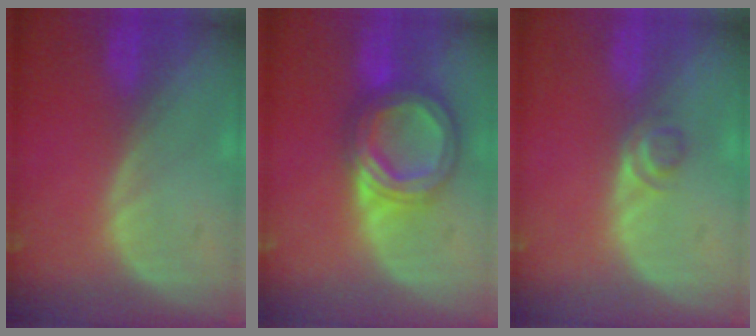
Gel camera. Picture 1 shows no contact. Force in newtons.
{"total": 8.2, "press": 8.2, "slide": 0.6}
{"total": 2.2, "press": 2.0, "slide": 0.9}